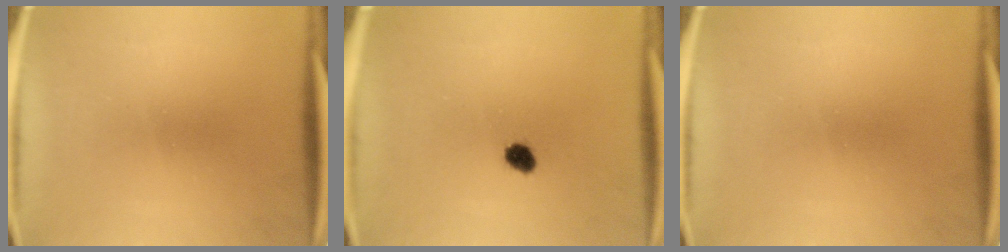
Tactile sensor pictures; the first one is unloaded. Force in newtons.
{"total": 2.8}
{"total": 0.0}